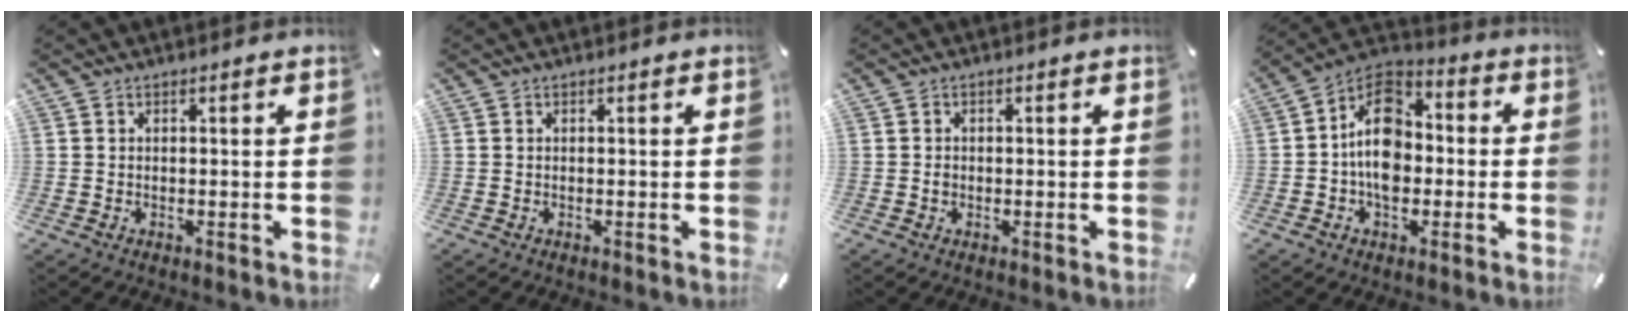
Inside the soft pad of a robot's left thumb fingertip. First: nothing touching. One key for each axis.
{"total": 0.0}
{"total": 0.7, "fx": -0.2, "fy": 0.6, "fz": 0.4, "tx": -0.007, "ty": 0.002, "tz": -0.005}
{"total": 12.0, "fx": -1.6, "fy": 8.5, "fz": 8.3, "tx": -0.151, "ty": 0.010, "tz": -0.031}